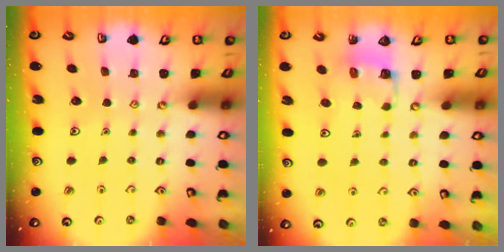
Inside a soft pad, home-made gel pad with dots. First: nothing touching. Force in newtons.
{"total": 2.9, "press": 2.9, "slide": 0.2}